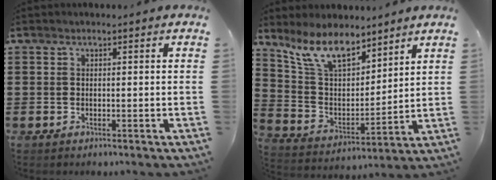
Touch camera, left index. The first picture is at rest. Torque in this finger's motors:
{"motor_torque": [1.02, 0.57, 0.33, 0.12]}